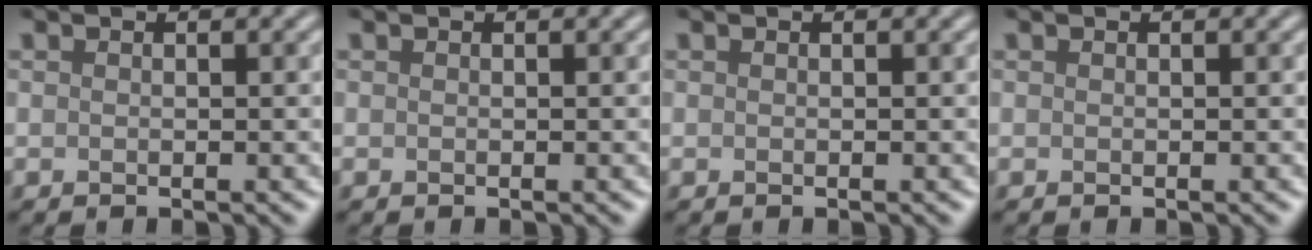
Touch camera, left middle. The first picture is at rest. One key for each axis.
{"total": 0.0}
{"total": 0.0}
{"total": 0.0}